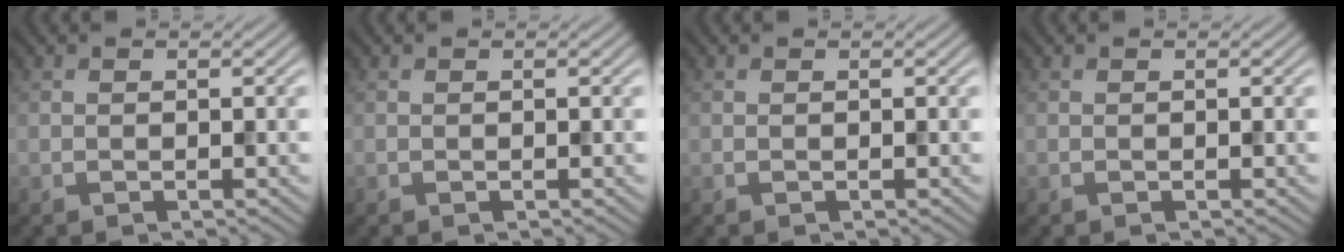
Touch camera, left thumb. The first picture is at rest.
{"total": 0.0}
{"total": 0.0}
{"total": 0.0}